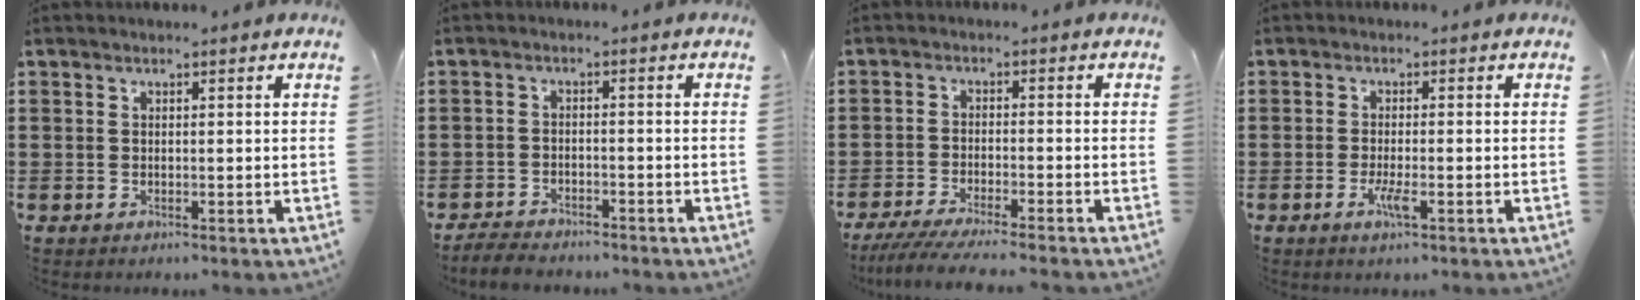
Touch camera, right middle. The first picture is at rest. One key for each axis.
{"total": 3.3, "fx": -3.3, "fy": 0.6, "fz": 0.3, "tx": -0.009, "ty": 0.002, "tz": -0.068}
{"total": 4.4, "fx": -4.1, "fy": -0.2, "fz": 1.6, "tx": -0.041, "ty": -0.016, "tz": -0.082}
{"total": 2.8, "fx": -1.2, "fy": 0.5, "fz": 2.5, "tx": -0.056, "ty": -0.006, "tz": -0.025}